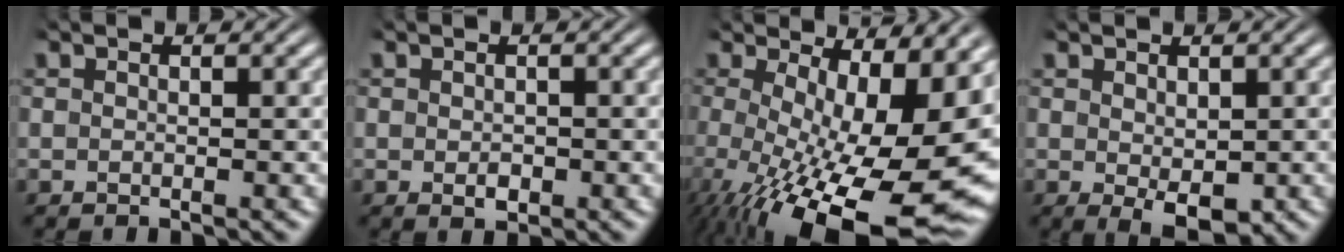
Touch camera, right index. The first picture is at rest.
{"total": 1.1, "force": [-0.3, 0.8, 0.7], "torque": [-0.015, -0.010, 0.001]}
{"total": 12.2, "force": [-4.4, 5.1, 10.2], "torque": [-0.159, -0.046, -0.037]}
{"total": 3.4, "force": [-1.3, 1.3, 2.8], "torque": [-0.044, -0.025, -0.003]}